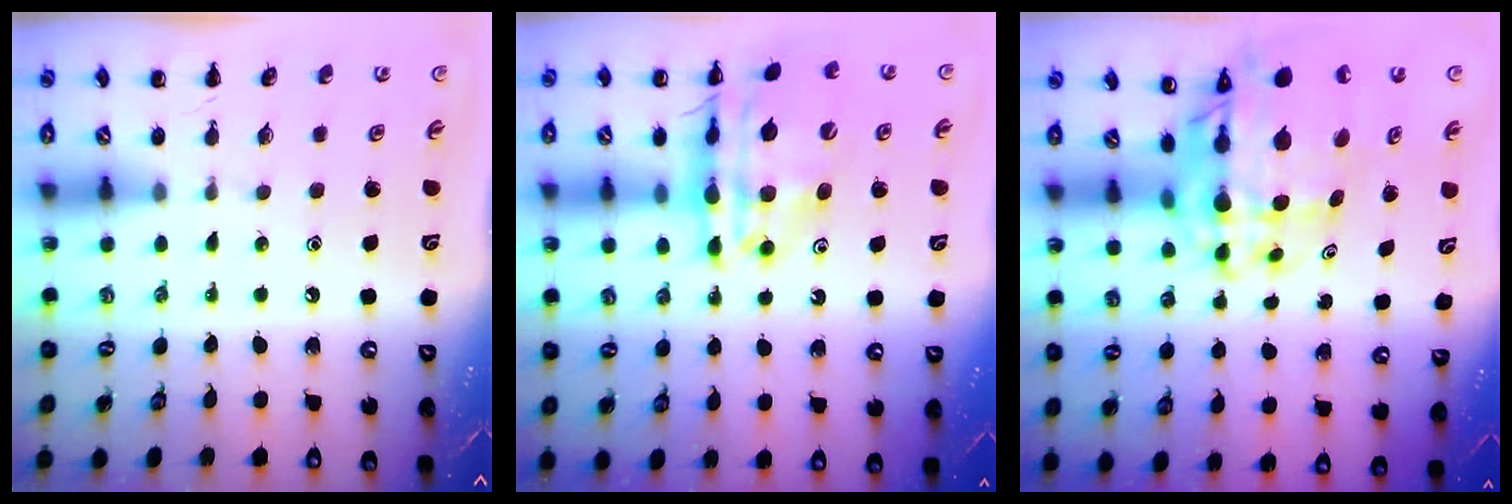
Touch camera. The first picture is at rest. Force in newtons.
{"total": 18.3, "press": 18.0, "slide": 3.7}
{"total": 11.8, "press": 11.1, "slide": 3.8}